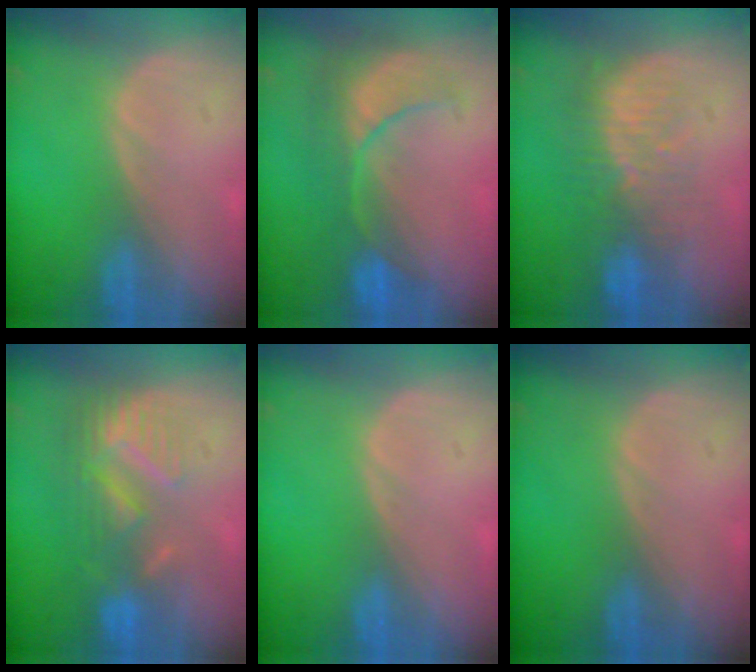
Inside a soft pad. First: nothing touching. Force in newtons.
{"total": 8.3, "press": 8.2, "slide": 1.1}
{"total": 9.2, "press": 8.3, "slide": 4.0}
{"total": 8.9, "press": 8.0, "slide": 3.7}
{"total": 0.0}
{"total": 0.0}